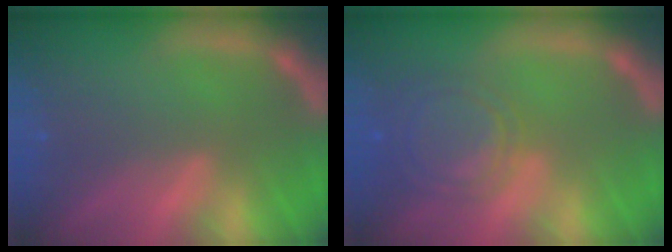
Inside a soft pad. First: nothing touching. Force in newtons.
{"total": 6.5}